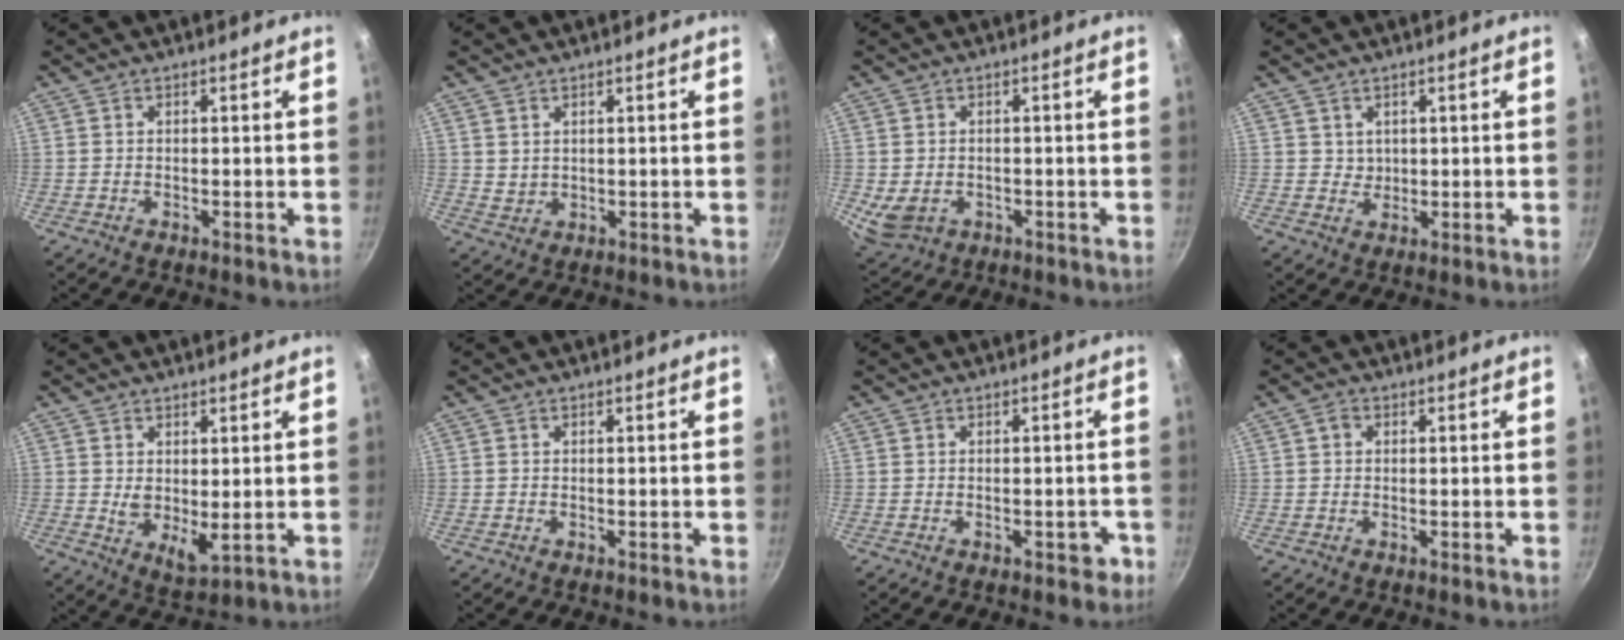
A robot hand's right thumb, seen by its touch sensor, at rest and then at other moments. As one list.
[{"total": 2.0, "force": [1.2, 1.5, 0.7], "torque": [-0.006, -0.008, 0.030]}, {"total": 5.9, "force": [-1.2, 4.6, 3.5], "torque": [-0.060, -0.002, -0.005]}, {"total": 2.1, "force": [0.9, 1.9, 0.3], "torque": [0.010, -0.004, 0.015]}, {"total": 5.3, "force": [1.5, 2.6, 4.3], "torque": [-0.068, -0.027, 0.029]}, {"total": 0.0}, {"total": 2.5, "force": [-1.1, 1.5, 1.7], "torque": [0.002, 0.018, -0.007]}, {"total": 1.5, "force": [0.3, 1.3, 0.7], "torque": [-0.011, 0.003, 0.002]}]